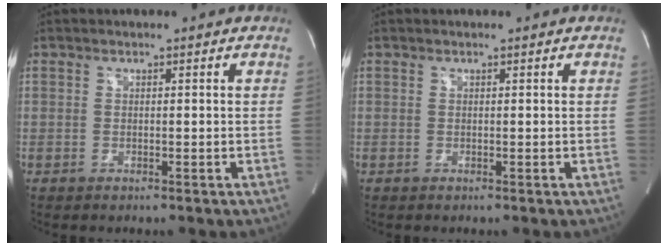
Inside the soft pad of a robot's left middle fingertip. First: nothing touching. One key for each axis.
{"total": 0.0}